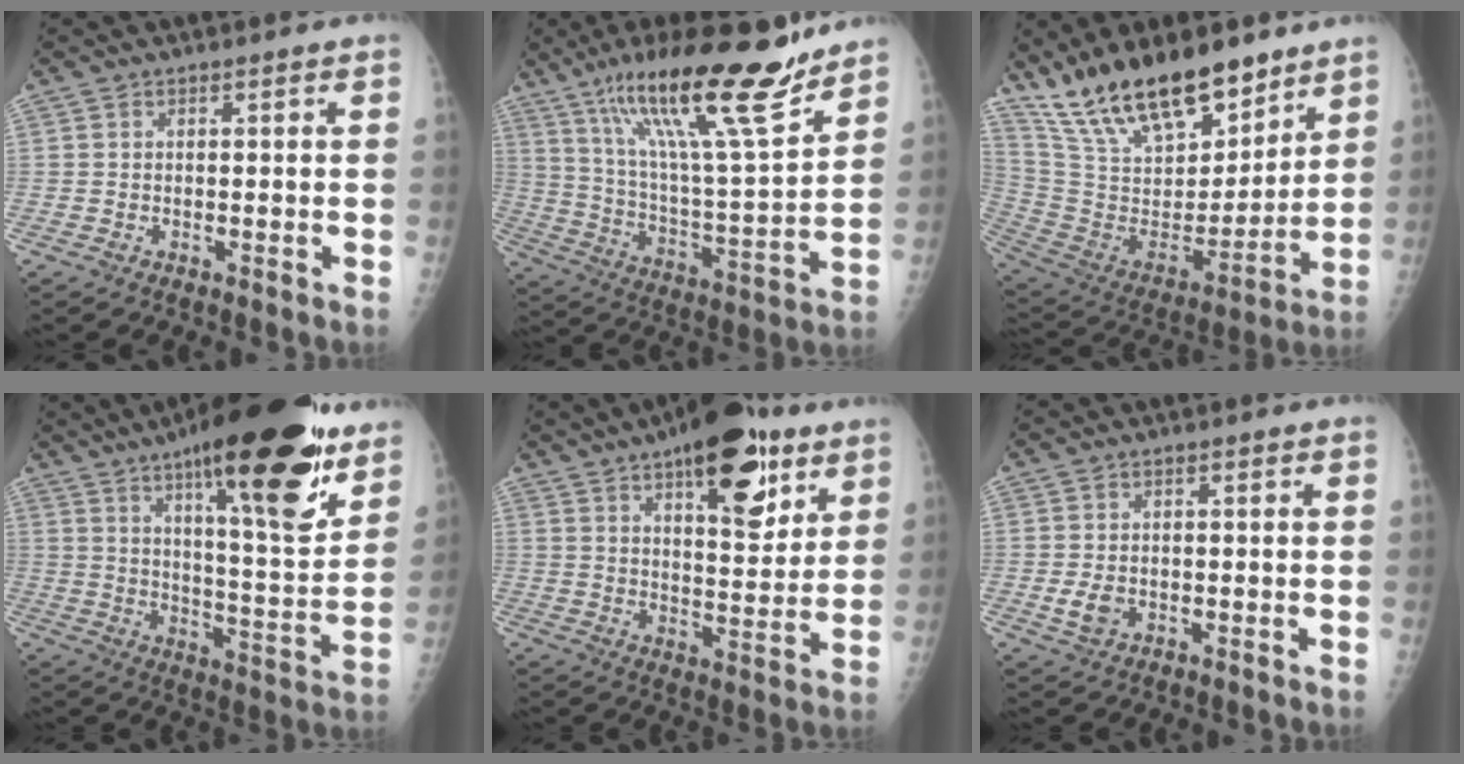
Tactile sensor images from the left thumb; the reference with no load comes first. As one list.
[{"total": 24.0, "force": [16.6, 3.8, 16.9], "torque": [-0.266, -0.069, 0.284]}, {"total": 23.8, "force": [17.6, 9.5, 12.9], "torque": [-0.196, -0.079, 0.319]}, {"total": 26.4, "force": [16.0, 6.8, 19.9], "torque": [-0.270, -0.064, 0.244]}, {"total": 18.2, "force": [10.0, 7.4, 13.3], "torque": [-0.152, -0.046, 0.149]}, {"total": 3.3, "force": [-1.0, 2.5, 1.9], "torque": [-0.032, -0.002, -0.015]}]